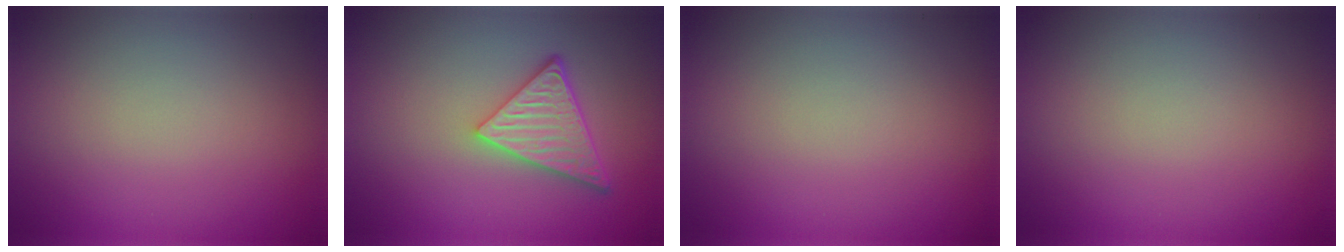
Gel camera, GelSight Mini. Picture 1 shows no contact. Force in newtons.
{"total": 5.1, "press": 4.1, "slide": 3.0}
{"total": 0.0}
{"total": 0.0}